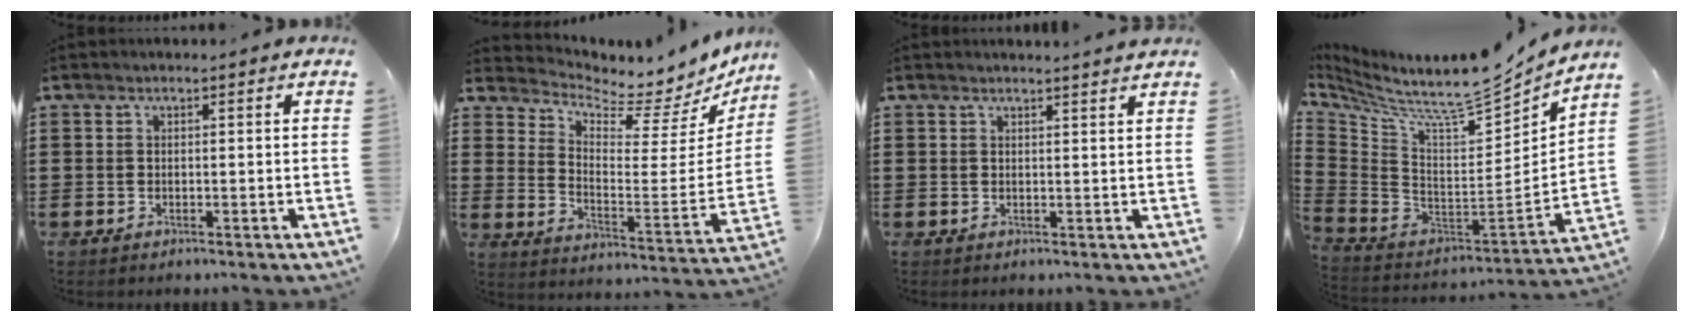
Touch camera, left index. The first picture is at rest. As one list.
[{"total": 4.7, "force": [4.4, 1.2, 1.3], "torque": [-0.035, -0.059, 0.061]}, {"total": 1.6, "force": [1.5, -0.3, 0.4], "torque": [-0.010, -0.002, 0.030]}, {"total": 9.4, "force": [8.2, 0.9, 4.5], "torque": [-0.117, -0.081, 0.136]}]